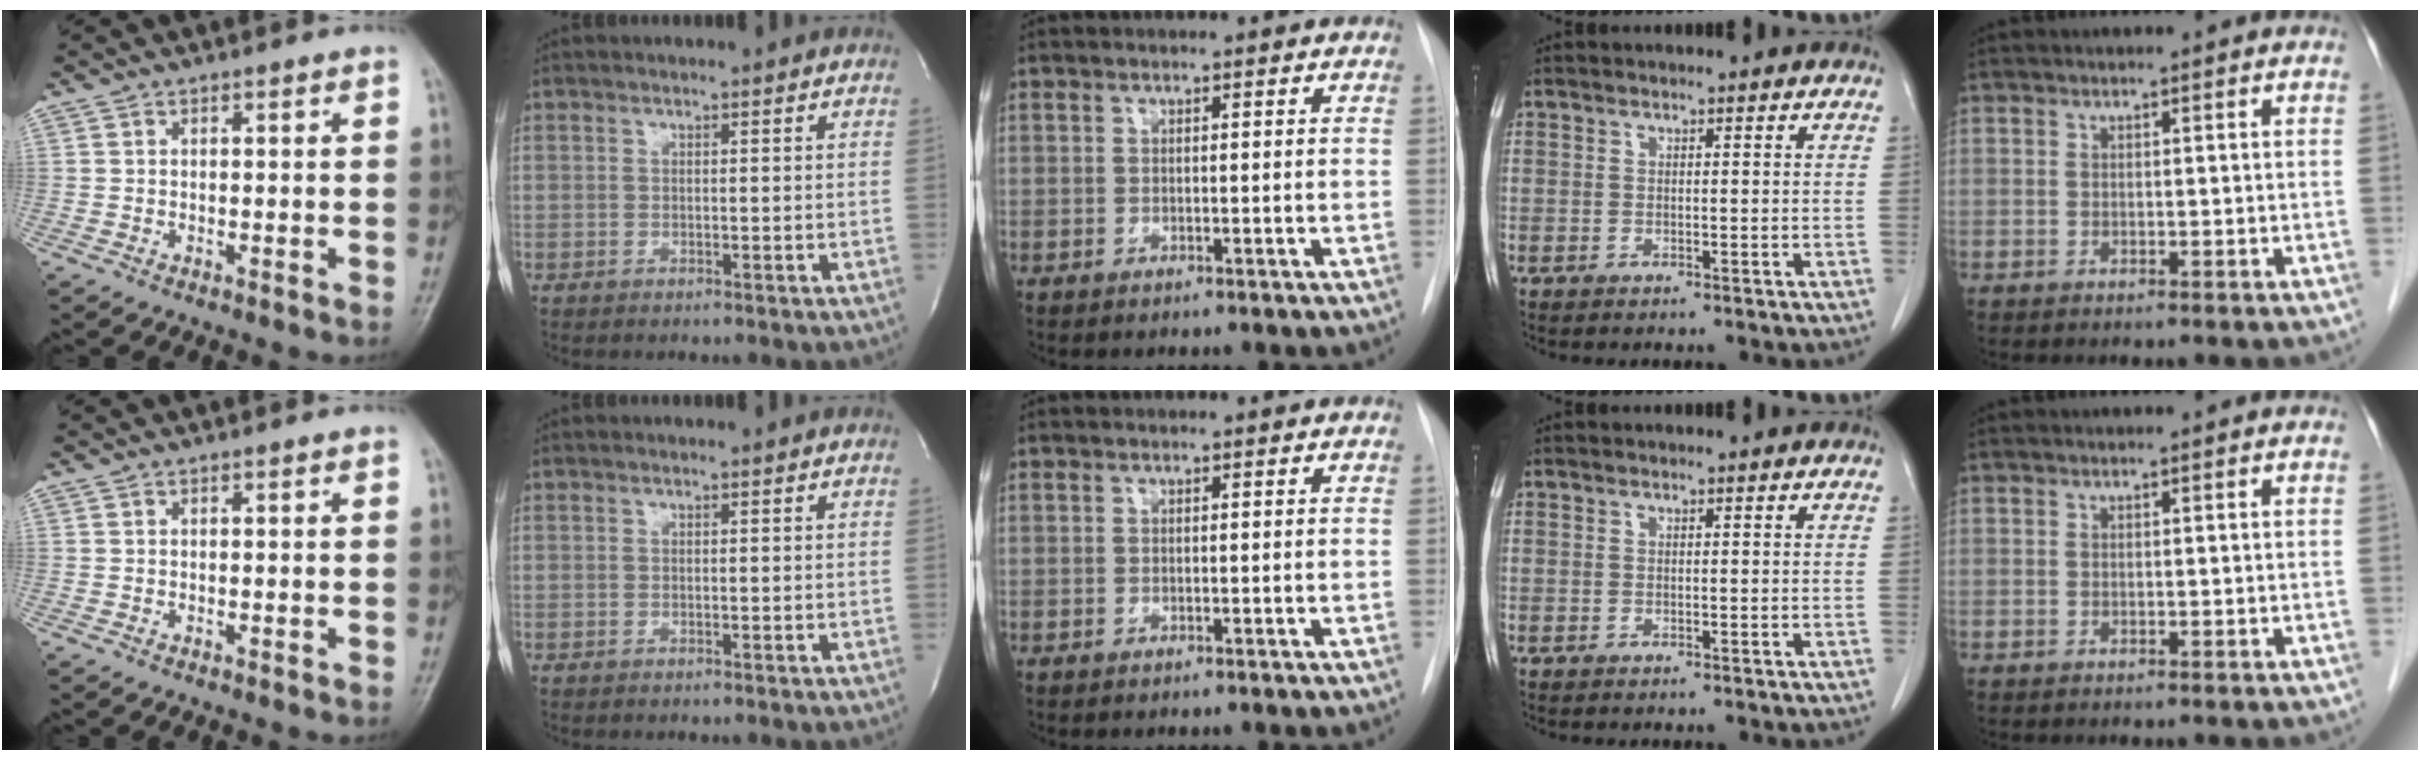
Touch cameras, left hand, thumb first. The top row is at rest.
{}